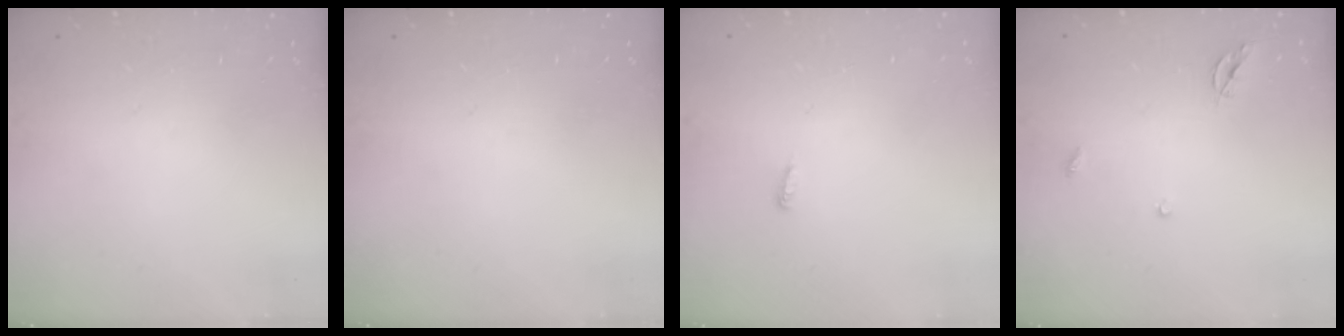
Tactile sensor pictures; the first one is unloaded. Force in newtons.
{"total": 0.0}
{"total": 3.6, "press": 3.4, "slide": 1.0}
{"total": 5.7, "press": 5.6, "slide": 0.5}